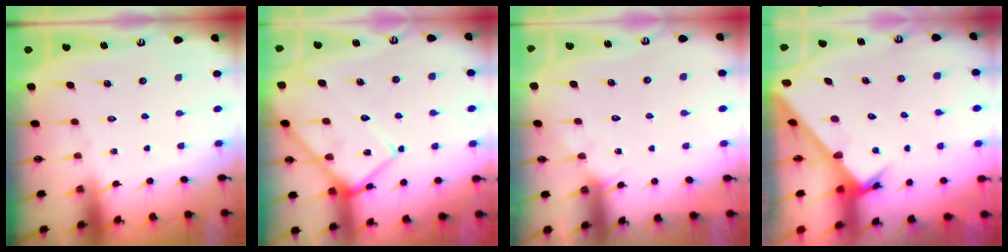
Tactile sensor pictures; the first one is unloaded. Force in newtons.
{"total": 13.3, "press": 13.2, "slide": 1.3}
{"total": 2.8, "press": 2.8, "slide": 0.1}
{"total": 3.8, "press": 3.8, "slide": 0.3}